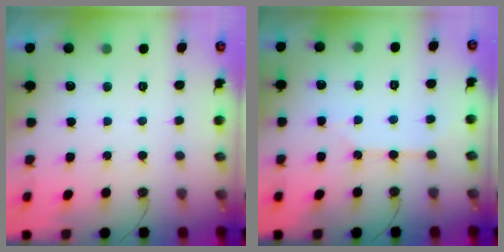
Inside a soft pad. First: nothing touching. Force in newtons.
{"total": 2.5, "press": 2.5, "slide": 0.2}